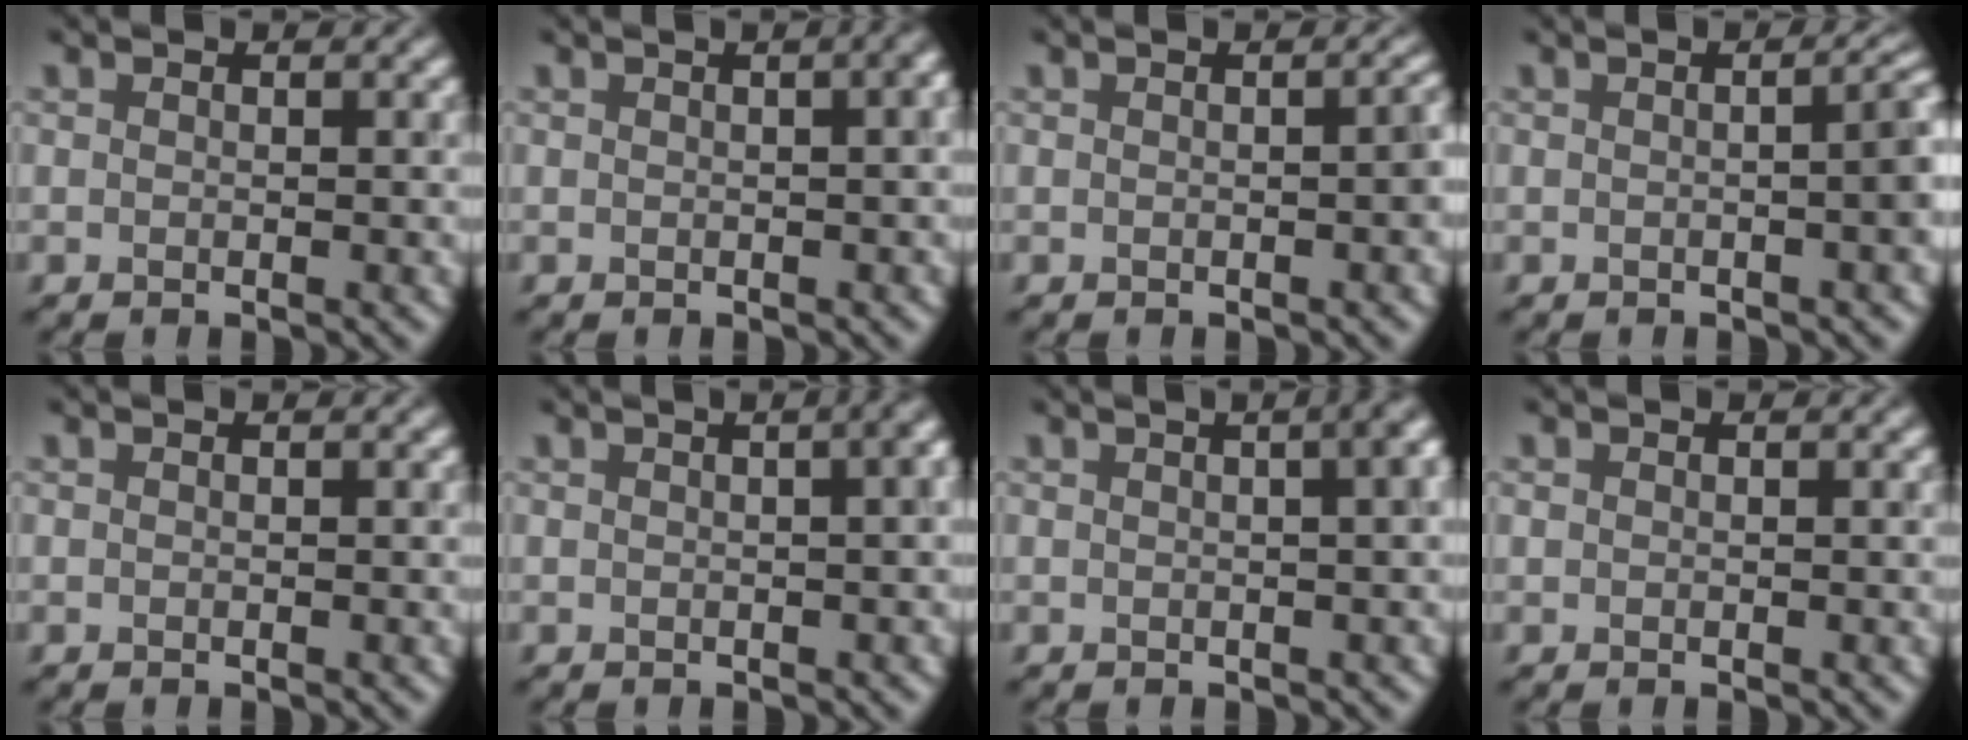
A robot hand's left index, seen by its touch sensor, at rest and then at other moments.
{"total": 4.5, "force": [1.1, 2.2, 3.8], "torque": [-0.012, 0.028, -0.001]}
{"total": 1.2, "force": [-0.3, 0.2, 1.2], "torque": [-0.015, 0.005, -0.001]}
{"total": 4.7, "force": [-0.2, 1.9, 4.3], "torque": [-0.020, 0.013, -0.003]}
{"total": 0.0}
{"total": 7.8, "force": [2.2, 4.2, 6.2], "torque": [-0.011, 0.054, -0.013]}
{"total": 9.9, "force": [3.1, 5.3, 7.7], "torque": [-0.006, 0.061, -0.006]}
{"total": 0.0}